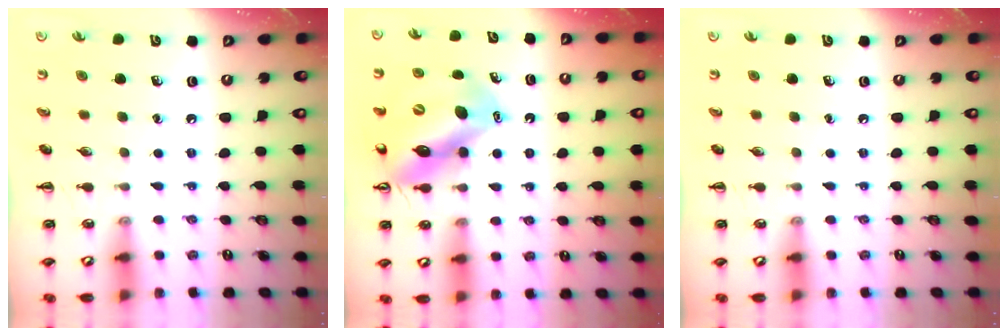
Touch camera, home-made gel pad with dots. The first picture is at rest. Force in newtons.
{"total": 12.8, "press": 12.2, "slide": 3.9}
{"total": 0.0}